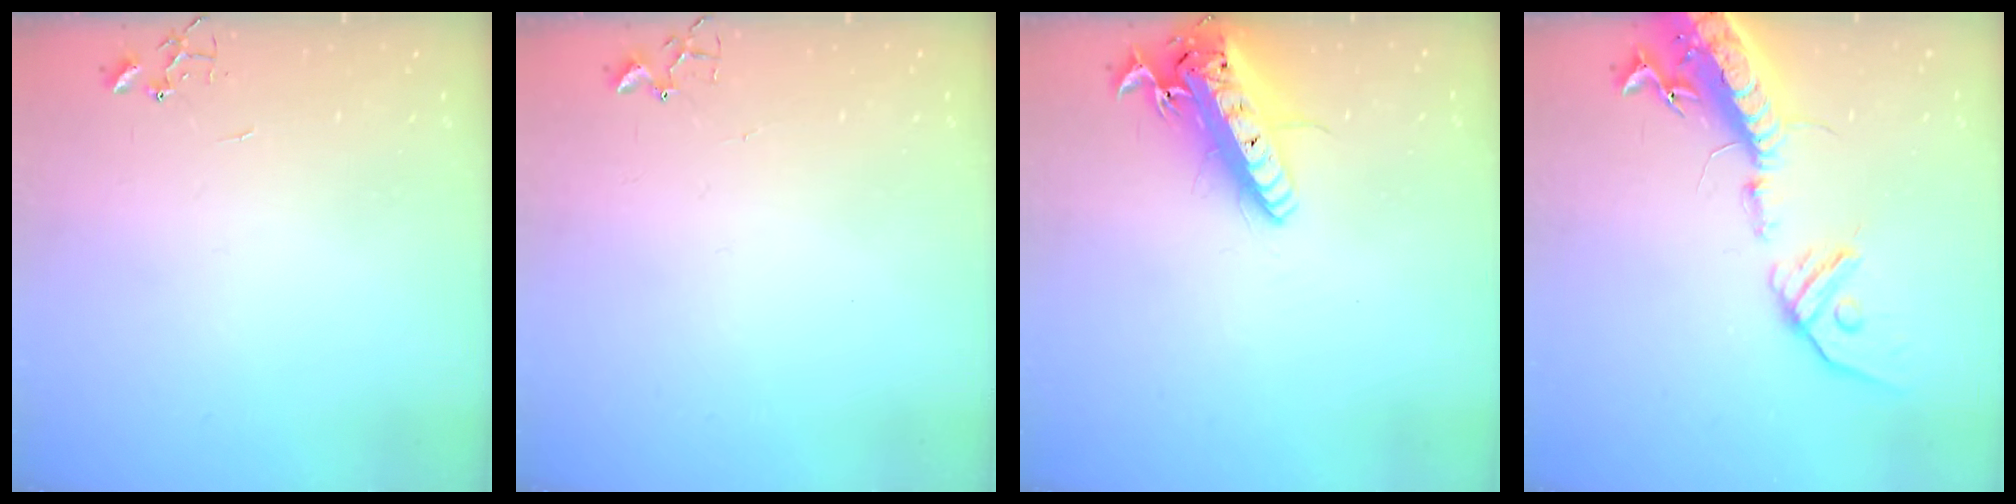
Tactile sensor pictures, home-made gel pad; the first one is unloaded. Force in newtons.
{"total": 1.9, "press": 1.9, "slide": 0.2}
{"total": 19.8, "press": 19.4, "slide": 4.0}
{"total": 20.4, "press": 19.9, "slide": 4.3}